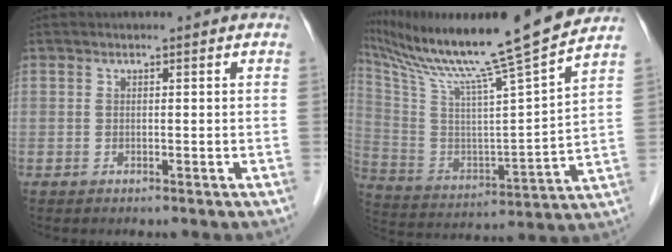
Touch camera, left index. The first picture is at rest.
{"total": 23.5, "force": [19.7, -1.7, 12.8], "torque": [-0.232, -0.025, 0.319]}